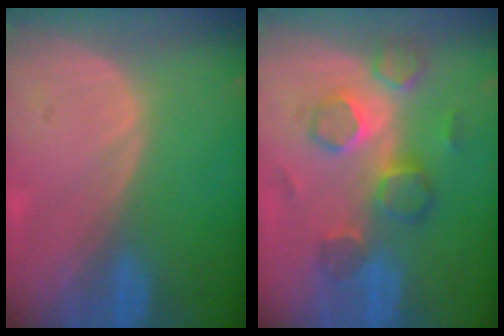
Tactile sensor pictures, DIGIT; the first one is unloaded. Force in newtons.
{"total": 7.8, "press": 7.5, "slide": 2.1}